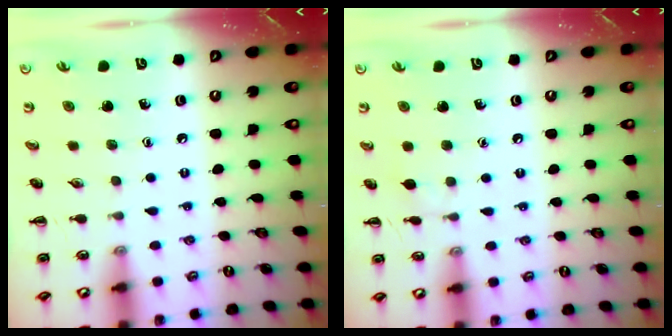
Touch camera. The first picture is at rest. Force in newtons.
{"total": 3.9, "press": 3.6, "slide": 1.4}